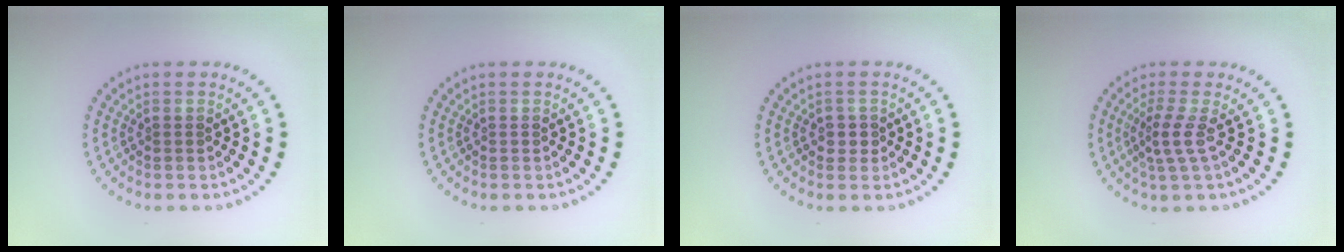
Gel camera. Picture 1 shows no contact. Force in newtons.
{"total": 0.0}
{"total": 1.1, "press": 1.0, "slide": 0.5}
{"total": 2.3, "press": 1.5, "slide": 1.7}